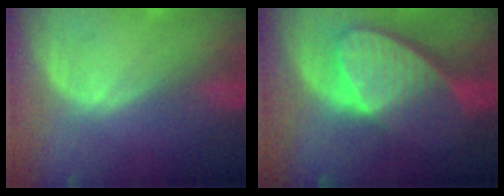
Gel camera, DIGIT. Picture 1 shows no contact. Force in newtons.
{"total": 10.0, "press": 8.7, "slide": 4.8}